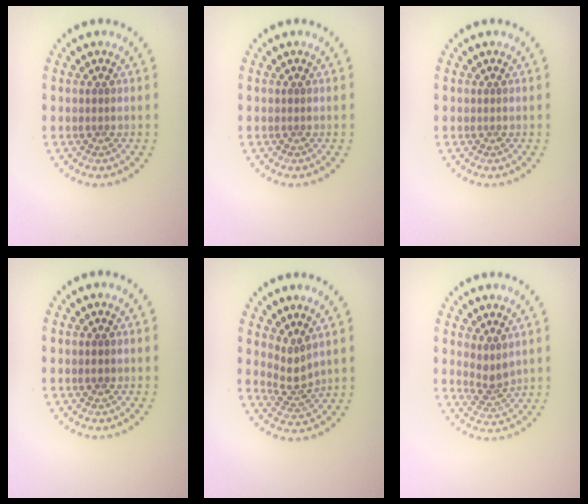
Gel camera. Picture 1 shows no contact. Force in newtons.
{"total": 0.0}
{"total": 0.0}
{"total": 0.8, "press": 0.8, "slide": 0.1}
{"total": 2.3, "press": 1.6, "slide": 1.7}
{"total": 2.0, "press": 1.5, "slide": 1.3}